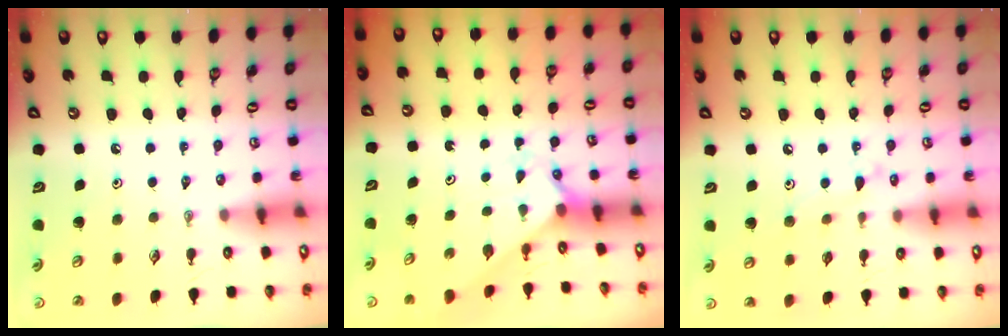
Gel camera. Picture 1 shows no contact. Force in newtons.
{"total": 2.1, "press": 2.1, "slide": 0.2}
{"total": 8.4, "press": 8.3, "slide": 0.6}